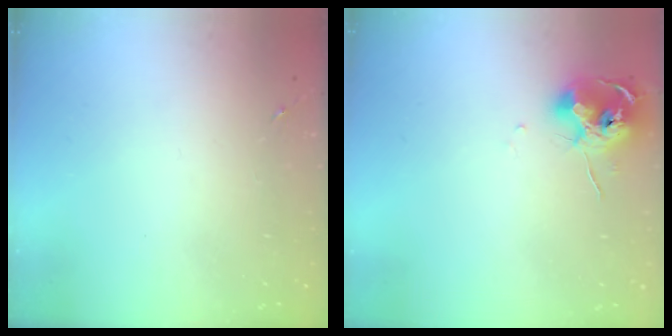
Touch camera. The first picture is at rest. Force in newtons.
{"total": 10.5, "press": 10.4, "slide": 1.0}